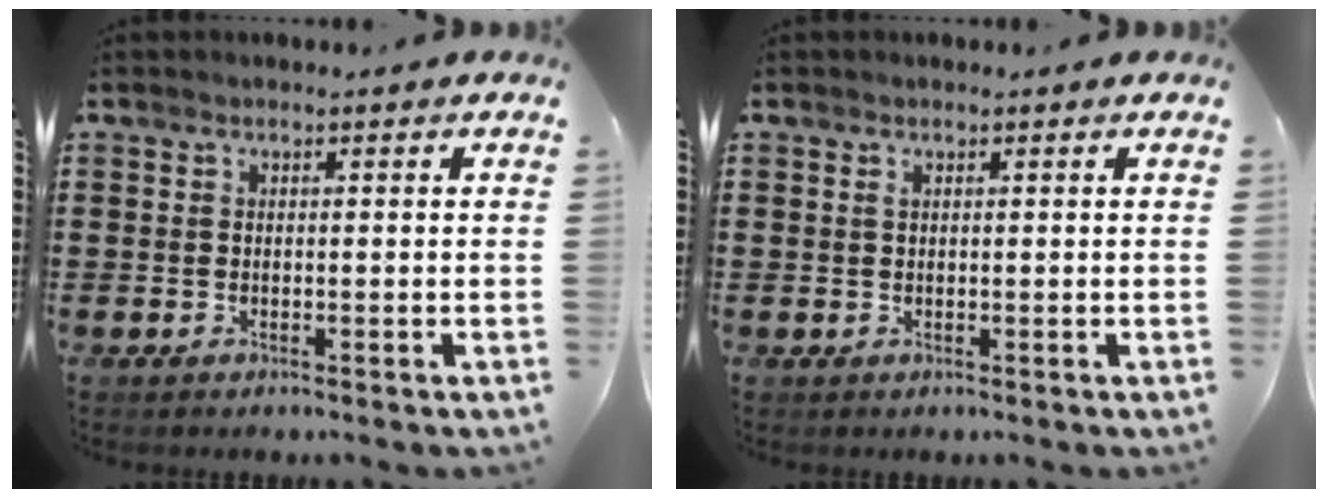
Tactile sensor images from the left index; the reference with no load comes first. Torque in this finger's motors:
{"motor_torque": [-0.28, 0.25, -0.54, -0.21]}